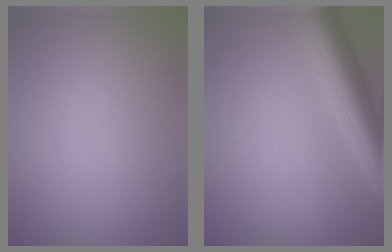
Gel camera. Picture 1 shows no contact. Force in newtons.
{"total": 6.3, "press": 6.3, "slide": 0.2}